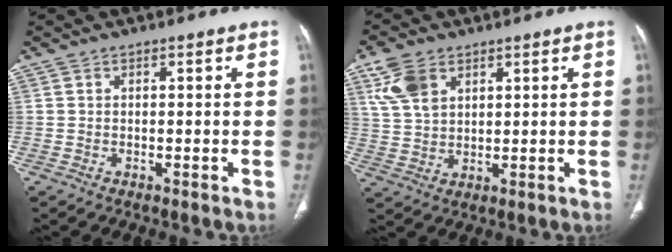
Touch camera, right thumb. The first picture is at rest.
{"total": 8.1, "force": [4.0, 5.0, 4.9], "torque": [-0.092, -0.007, 0.086]}